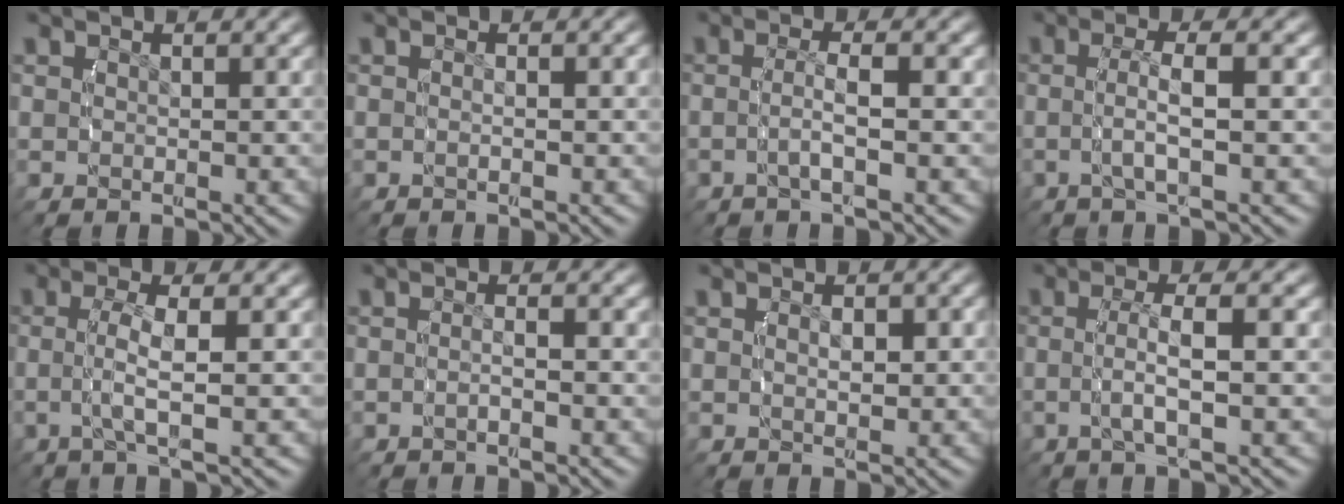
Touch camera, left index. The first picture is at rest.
{"total": 0.7, "force": [-0.4, 0.2, 0.5], "torque": [-0.016, 0.002, -0.009]}
{"total": 2.1, "force": [-0.7, 0.0, 2.0], "torque": [-0.039, 0.008, -0.019]}
{"total": 2.8, "force": [-0.3, 0.3, 2.7], "torque": [-0.054, 0.010, -0.014]}
{"total": 3.1, "force": [0.0, 0.4, 3.1], "torque": [-0.069, 0.003, -0.007]}
{"total": 1.2, "force": [-0.7, 0.1, 0.9], "torque": [-0.020, 0.005, -0.017]}
{"total": 1.5, "force": [0.1, 0.8, 1.2], "torque": [-0.017, -0.001, -0.001]}
{"total": 3.1, "force": [-0.3, 0.4, 3.0], "torque": [-0.058, 0.009, -0.013]}